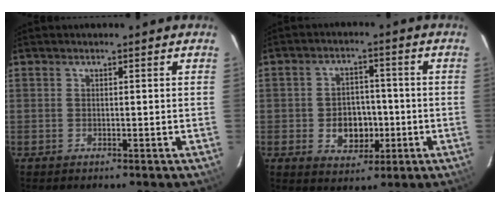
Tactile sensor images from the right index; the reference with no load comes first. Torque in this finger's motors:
{"motor_torque": [0.25, -0.11, 0.37, 0.03]}